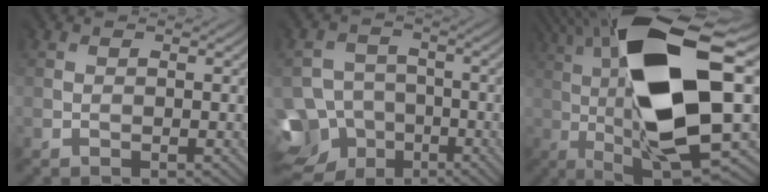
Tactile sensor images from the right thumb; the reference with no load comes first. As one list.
[{"total": 10.4, "force": [-7.0, 7.5, 2.1], "torque": [-0.067, -0.036, -0.110]}, {"total": 18.1, "force": [2.6, 5.8, 16.9], "torque": [-0.324, 0.023, 0.042]}]